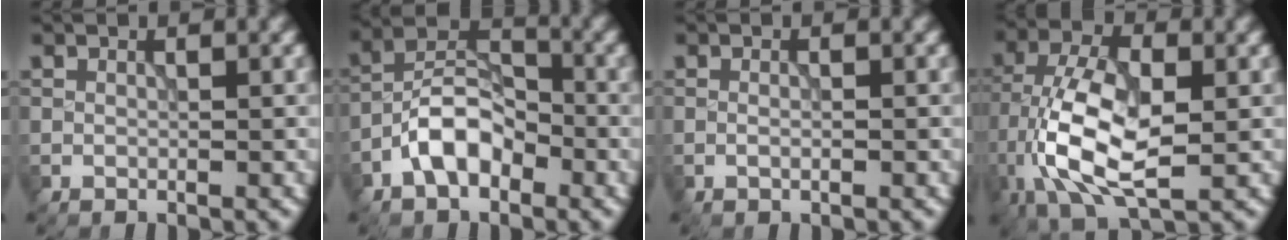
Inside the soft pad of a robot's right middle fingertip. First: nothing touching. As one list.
[{"total": 5.5, "force": [-2.7, 3.0, 3.7], "torque": [-0.059, 0.017, -0.057]}, {"total": 0.9, "force": [0.0, 0.4, 0.8], "torque": [0.002, -0.008, -0.005]}, {"total": 10.3, "force": [-2.2, 5.2, 8.6], "torque": [-0.181, -0.001, -0.047]}]